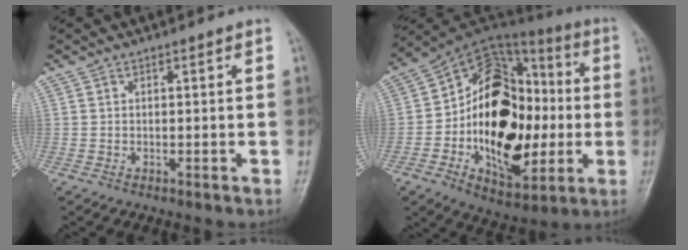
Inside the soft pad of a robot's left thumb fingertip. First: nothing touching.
{"total": 25.9, "force": [-3.6, 16.8, 19.4], "torque": [-0.259, 0.030, -0.050]}